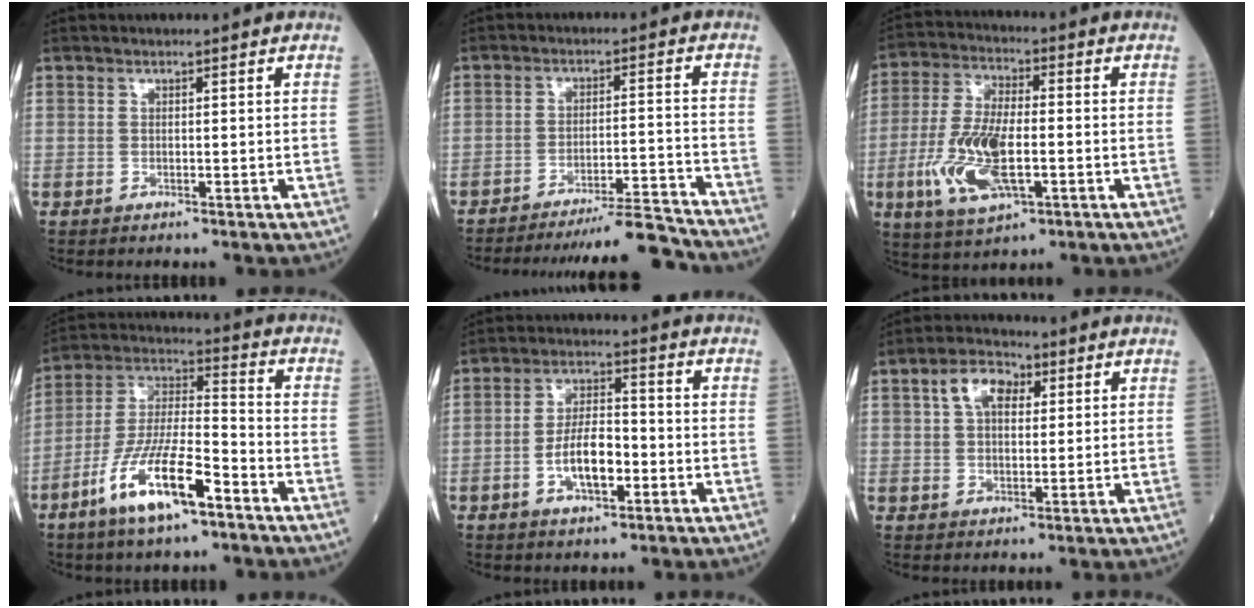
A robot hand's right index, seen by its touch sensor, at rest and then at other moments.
{"total": 11.8, "force": [-11.5, -1.7, 2.5], "torque": [-0.024, -0.001, -0.179]}
{"total": 12.9, "force": [-3.3, 4.6, 11.6], "torque": [-0.248, -0.006, -0.059]}
{"total": 13.9, "force": [-7.4, 2.9, 11.4], "torque": [-0.228, -0.008, -0.138]}
{"total": 8.0, "force": [-2.4, 3.1, 6.9], "torque": [-0.133, 0.011, -0.044]}
{"total": 6.4, "force": [2.5, 3.8, 4.6], "torque": [-0.084, 0.021, 0.043]}